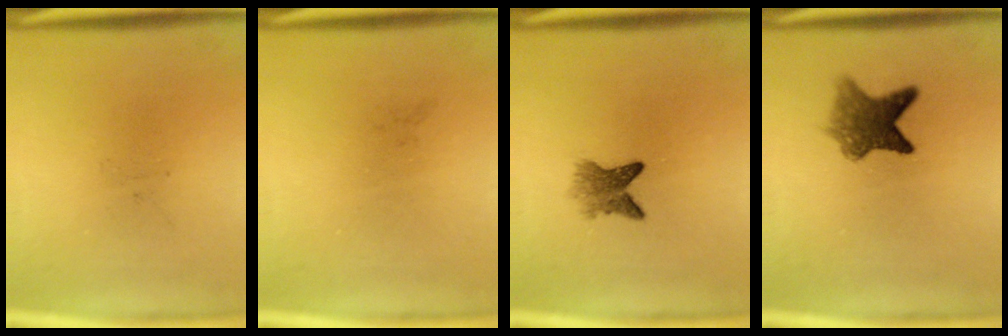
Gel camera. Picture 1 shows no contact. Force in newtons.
{"total": 0.0}
{"total": 3.4}
{"total": 6.1}